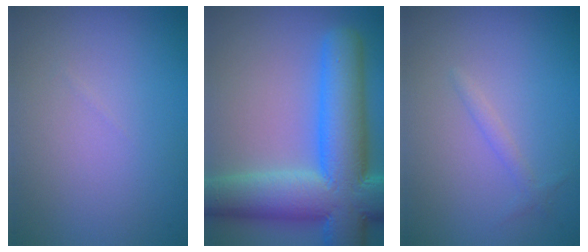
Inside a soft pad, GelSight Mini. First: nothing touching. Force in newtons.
{"total": 12.8, "press": 12.8, "slide": 0.5}
{"total": 1.0, "press": 1.0, "slide": 0.0}